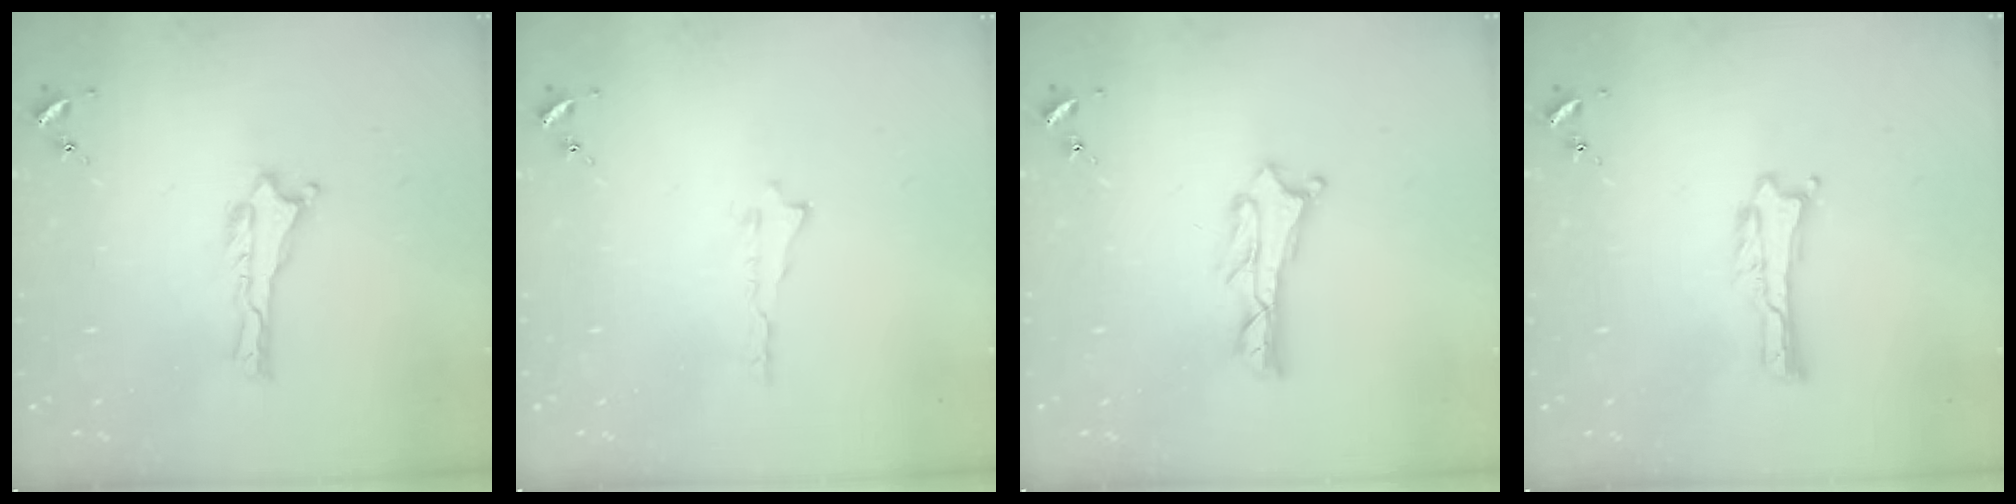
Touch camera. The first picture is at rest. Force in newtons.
{"total": 0.0}
{"total": 1.1, "press": 1.0, "slide": 0.2}
{"total": 0.0}